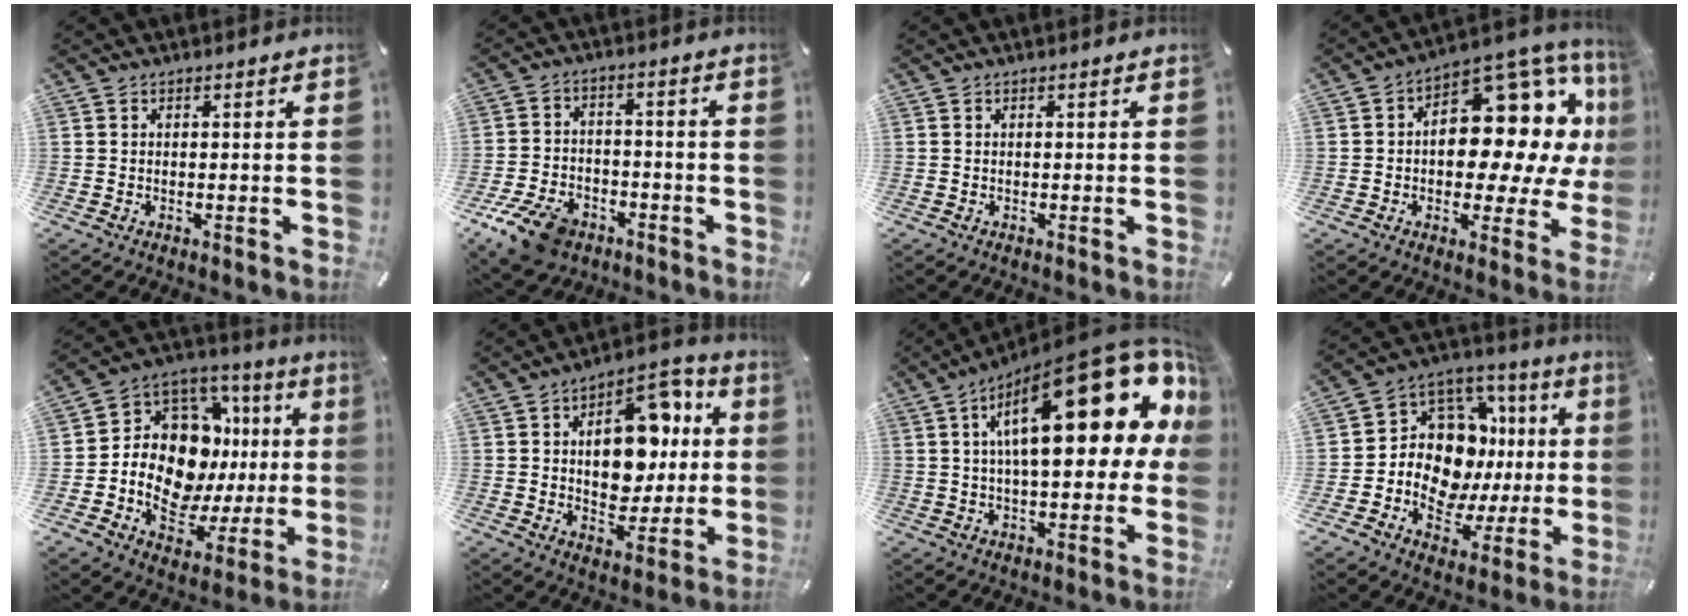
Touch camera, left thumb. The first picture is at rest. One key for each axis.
{"total": 10.6, "fx": -6.6, "fy": 6.5, "fz": 5.1, "tx": -0.101, "ty": 0.041, "tz": -0.118}
{"total": 0.0}
{"total": 16.4, "fx": 4.6, "fy": 10.4, "fz": 11.8, "tx": -0.136, "ty": -0.062, "tz": 0.077}
{"total": 15.5, "fx": 1.6, "fy": 11.5, "fz": 10.2, "tx": -0.168, "ty": -0.035, "tz": 0.023}
{"total": 17.3, "fx": 3.2, "fy": 11.8, "fz": 12.2, "tx": -0.156, "ty": -0.006, "tz": 0.059}
{"total": 28.9, "fx": 9.4, "fy": 11.1, "fz": 25.0, "tx": -0.389, "ty": -0.059, "tz": 0.150}
{"total": 13.4, "fx": 1.2, "fy": 11.0, "fz": 7.7, "tx": -0.124, "ty": -0.033, "tz": 0.026}